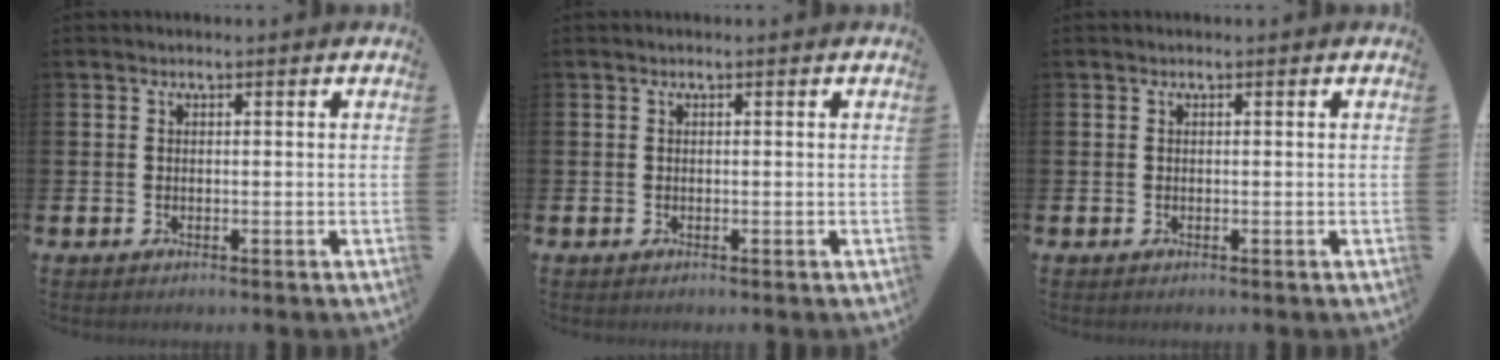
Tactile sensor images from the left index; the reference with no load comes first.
{"total": 0.0}
{"total": 0.0}